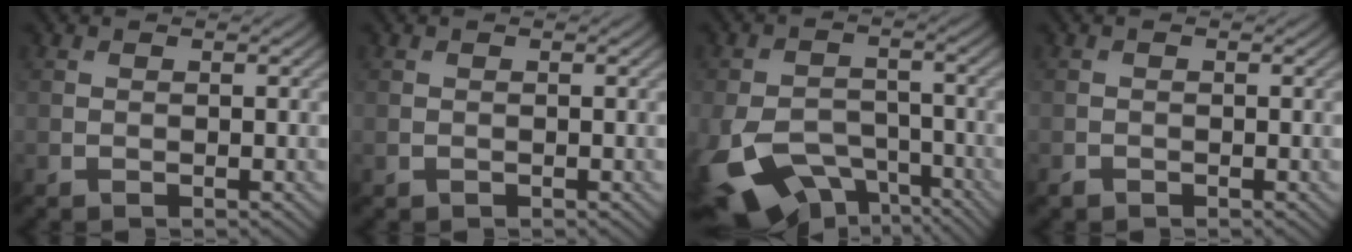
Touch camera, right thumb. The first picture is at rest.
{"total": 0.0}
{"total": 12.1, "force": [-7.0, 7.0, 6.9], "torque": [-0.174, -0.039, -0.115]}
{"total": 0.6, "force": [-0.6, 0.3, 0.1], "torque": [-0.001, -0.003, -0.011]}